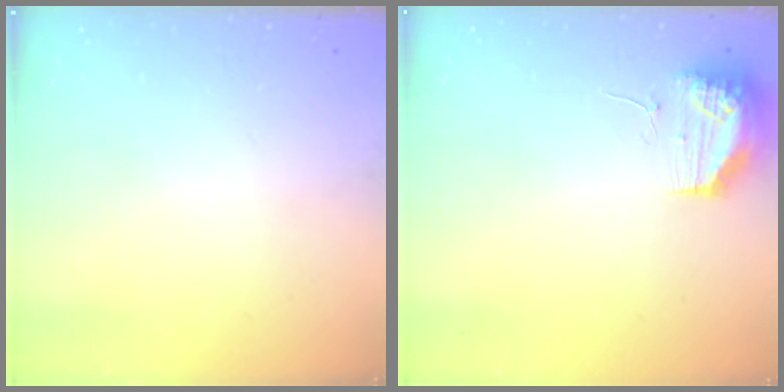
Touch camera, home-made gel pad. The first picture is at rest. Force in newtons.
{"total": 10.6, "press": 10.5, "slide": 1.3}